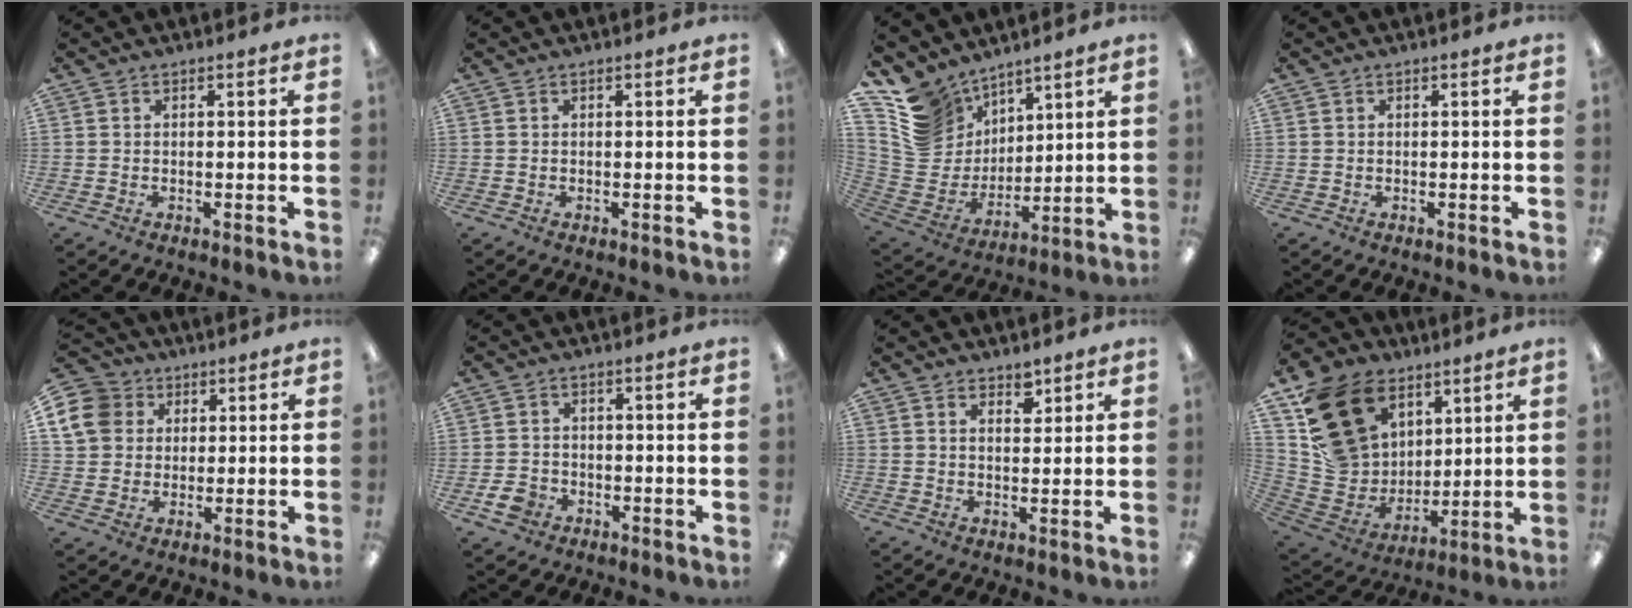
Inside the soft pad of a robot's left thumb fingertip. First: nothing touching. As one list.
[{"total": 0.0}, {"total": 13.1, "force": [9.2, 8.9, 2.8], "torque": [-0.084, -0.063, 0.189]}, {"total": 0.0}, {"total": 10.6, "force": [3.8, 9.1, 4.0], "torque": [-0.083, 0.002, 0.078]}, {"total": 4.3, "force": [-2.0, 3.3, 1.8], "torque": [-0.039, 0.007, -0.037]}, {"total": 3.5, "force": [2.8, 1.8, 1.1], "torque": [0.005, -0.019, 0.046]}, {"total": 20.8, "force": [11.4, 14.9, 9.0], "torque": [-0.175, -0.050, 0.226]}]